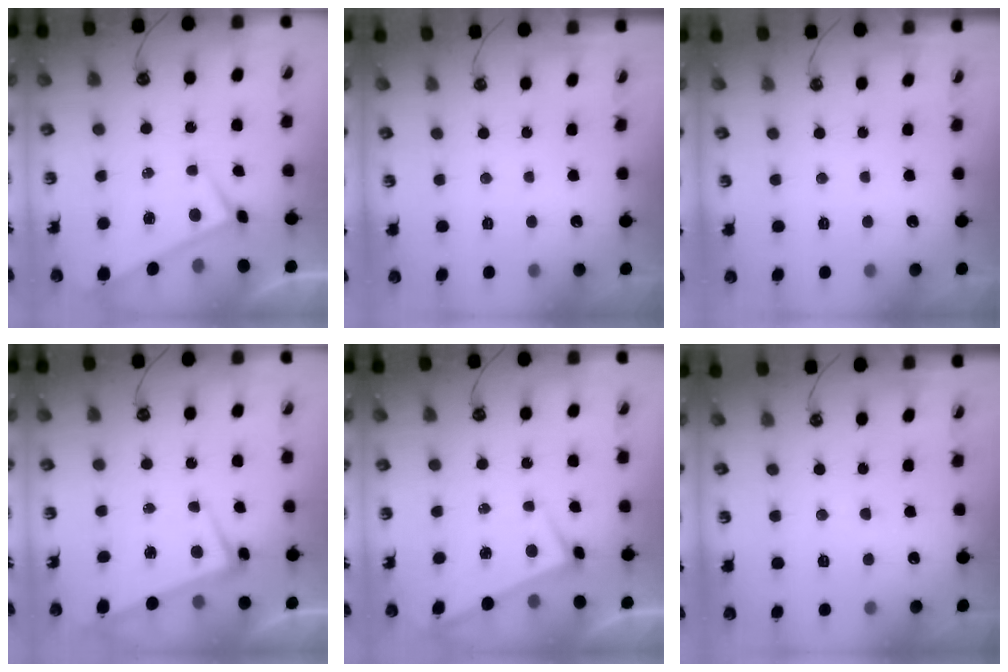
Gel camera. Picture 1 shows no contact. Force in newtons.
{"total": 0.0}
{"total": 0.0}
{"total": 4.0, "press": 3.8, "slide": 1.2}
{"total": 3.0, "press": 3.0, "slide": 0.2}
{"total": 2.6, "press": 2.5, "slide": 0.6}